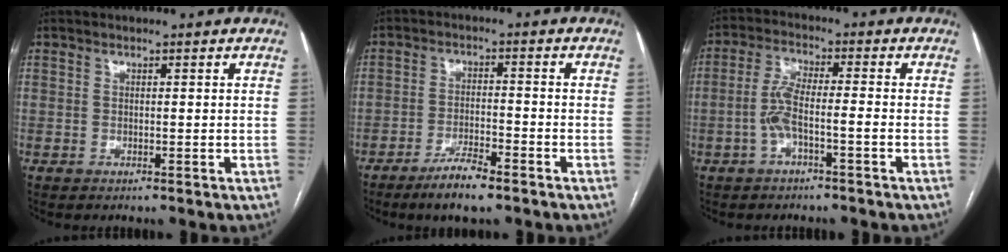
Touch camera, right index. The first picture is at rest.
{"total": 6.3, "force": [-4.6, 1.0, 4.2], "torque": [-0.080, -0.007, -0.079]}
{"total": 5.4, "force": [-1.8, 0.9, 5.0], "torque": [-0.108, 0.019, -0.035]}